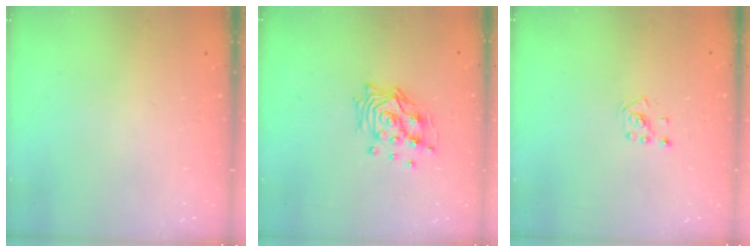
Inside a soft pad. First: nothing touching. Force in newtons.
{"total": 12.5, "press": 12.4, "slide": 1.5}
{"total": 2.2, "press": 2.2, "slide": 0.6}